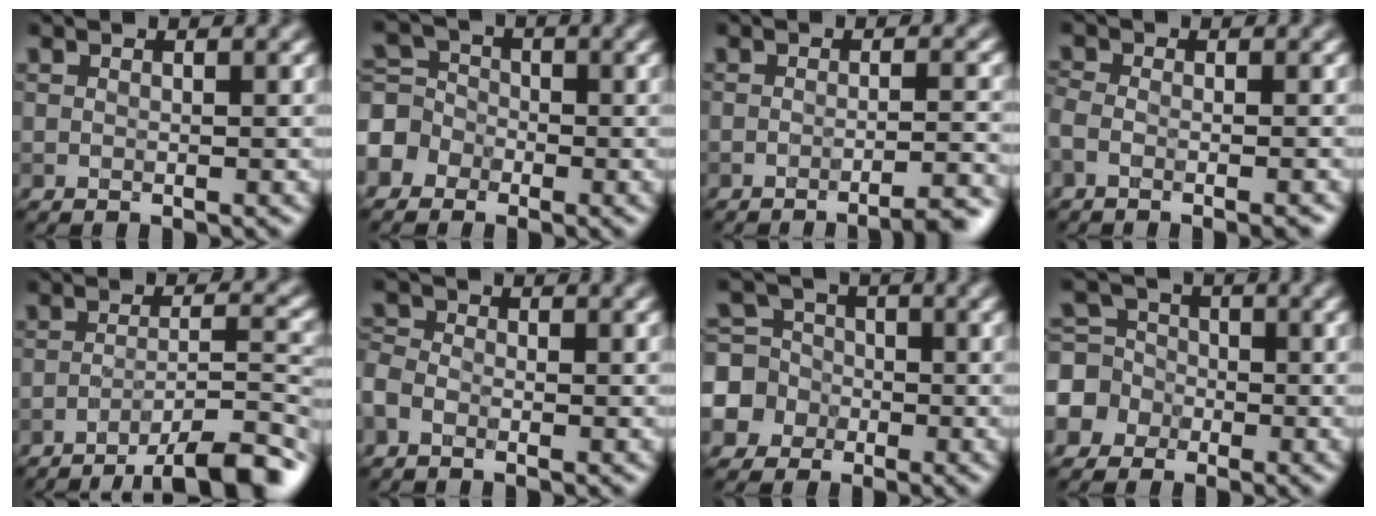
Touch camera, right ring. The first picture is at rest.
{"total": 3.9, "force": [-2.0, 3.2, 1.0], "torque": [-0.005, 0.011, -0.046]}
{"total": 4.2, "force": [-3.0, 0.7, 2.8], "torque": [-0.031, 0.012, -0.044]}
{"total": 3.4, "force": [-1.9, 1.4, 2.5], "torque": [-0.025, 0.003, -0.030]}
{"total": 9.1, "force": [-6.6, 1.8, 6.1], "torque": [-0.078, 0.010, -0.099]}
{"total": 1.7, "force": [-1.0, 1.0, 0.9], "torque": [-0.026, -0.001, -0.030]}
{"total": 7.4, "force": [-2.3, 6.8, 1.7], "torque": [-0.045, 0.004, -0.071]}
{"total": 5.3, "force": [-2.1, 4.7, 1.1], "torque": [-0.012, 0.008, -0.060]}